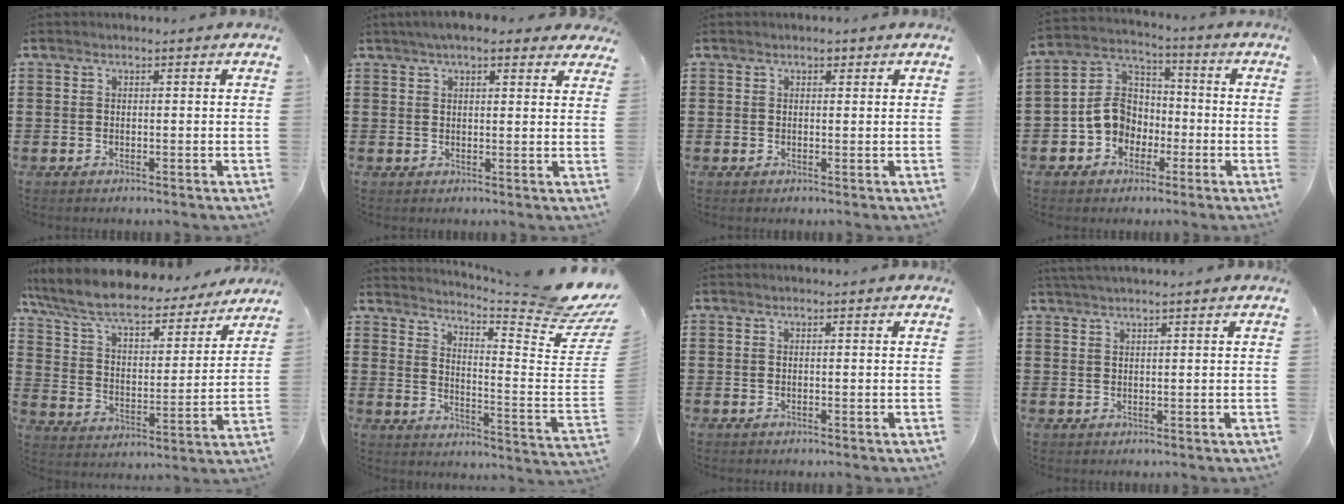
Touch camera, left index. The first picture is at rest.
{"total": 4.3, "force": [3.5, 1.5, 2.1], "torque": [-0.050, 0.005, 0.064]}
{"total": 1.2, "force": [0.6, 0.9, 0.4], "torque": [-0.010, 0.007, 0.010]}
{"total": 8.2, "force": [-2.4, 7.1, 3.3], "torque": [-0.103, 0.016, -0.053]}
{"total": 8.9, "force": [7.8, 1.8, 3.8], "torque": [-0.108, -0.047, 0.133]}
{"total": 7.0, "force": [6.0, 0.0, 3.5], "torque": [-0.072, -0.065, 0.096]}
{"total": 0.0}
{"total": 1.6, "force": [1.4, -0.3, 0.7], "torque": [-0.015, -0.001, 0.026]}